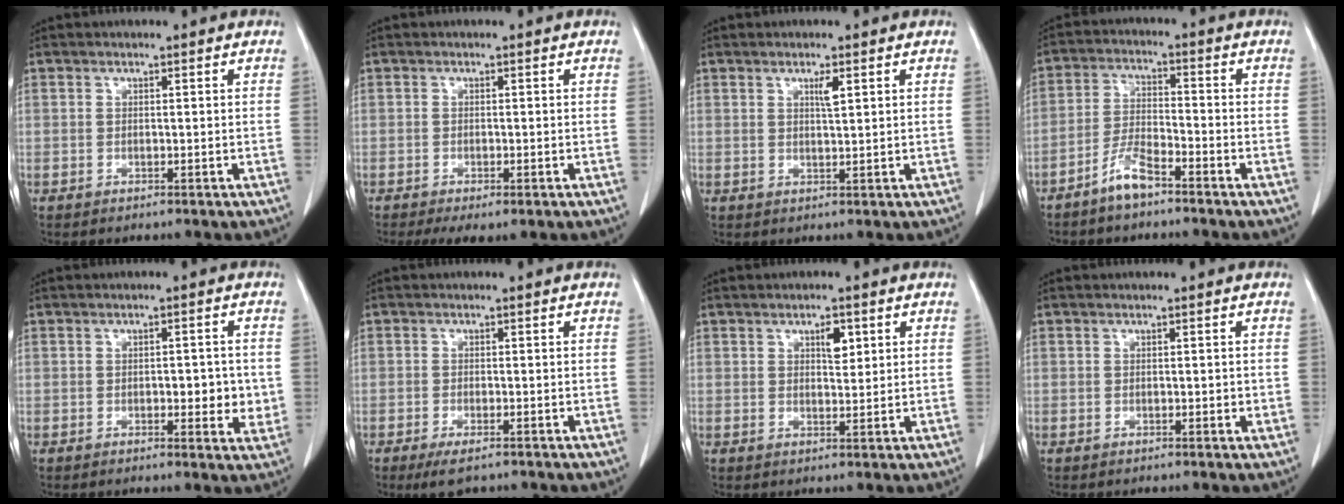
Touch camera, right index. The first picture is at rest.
{"total": 3.9, "force": [-2.6, 1.5, 2.6], "torque": [-0.044, -0.010, -0.038]}
{"total": 1.9, "force": [0.9, 0.1, 1.6], "torque": [-0.031, -0.003, 0.015]}
{"total": 5.2, "force": [-4.1, 0.9, 3.1], "torque": [-0.070, -0.003, -0.081]}
{"total": 4.9, "force": [-0.4, 2.2, 4.4], "torque": [-0.047, -0.002, -0.004]}
{"total": 3.7, "force": [-2.6, 1.0, 2.4], "torque": [-0.045, -0.007, -0.038]}
{"total": 2.9, "force": [1.3, 1.2, 2.3], "torque": [-0.036, -0.002, 0.022]}
{"total": 1.0, "force": [-0.1, 0.3, 0.9], "torque": [-0.013, 0.000, -0.001]}